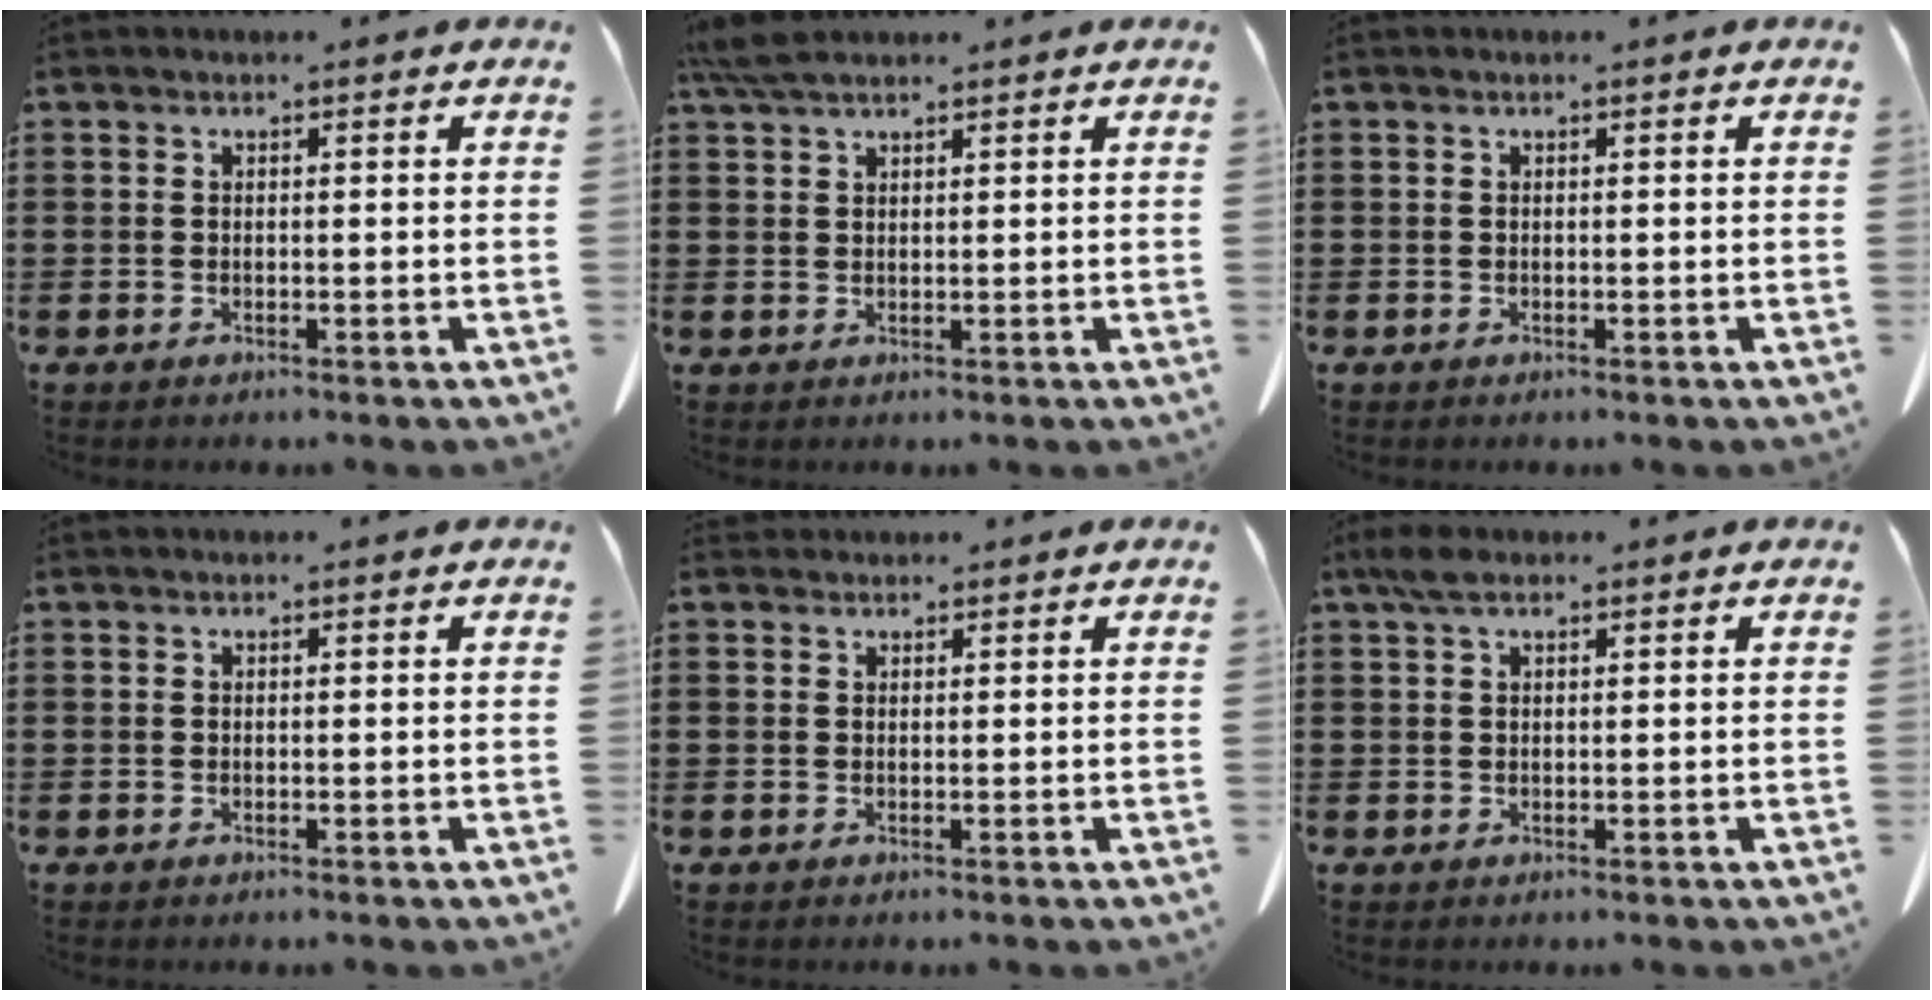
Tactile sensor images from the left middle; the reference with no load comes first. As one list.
[{"total": 3.8, "force": [2.8, 0.9, 2.3], "torque": [-0.060, -0.002, 0.053]}, {"total": 0.0}, {"total": 0.0}, {"total": 0.9, "force": [0.9, 0.3, 0.0], "torque": [-0.004, 0.000, 0.019]}, {"total": 2.4, "force": [1.4, 0.9, 1.7], "torque": [-0.038, 0.004, 0.025]}]